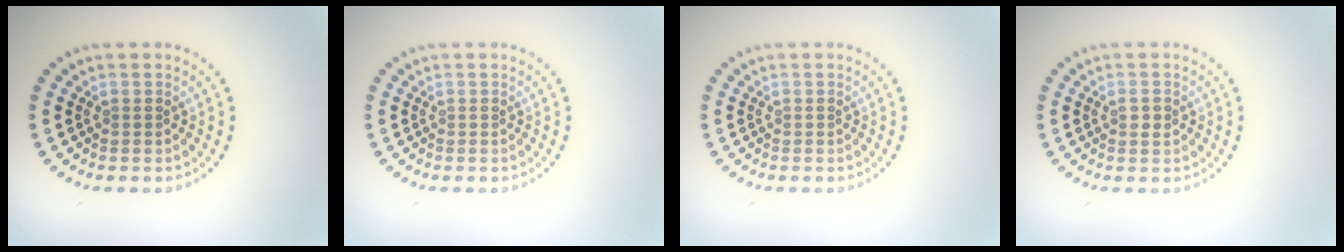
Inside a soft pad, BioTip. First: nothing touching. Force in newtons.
{"total": 0.0}
{"total": 0.0}
{"total": 1.0, "press": 1.0, "slide": 0.2}